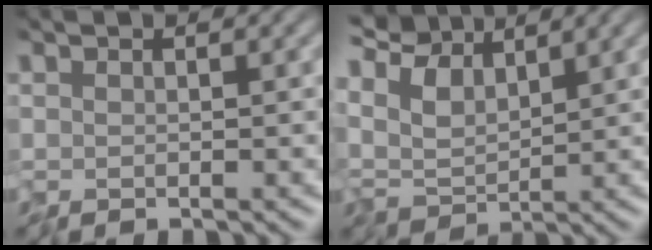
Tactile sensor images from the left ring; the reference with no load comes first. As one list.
[{"total": 4.8, "force": [1.6, 2.6, 3.7], "torque": [-0.076, 0.007, 0.012]}]